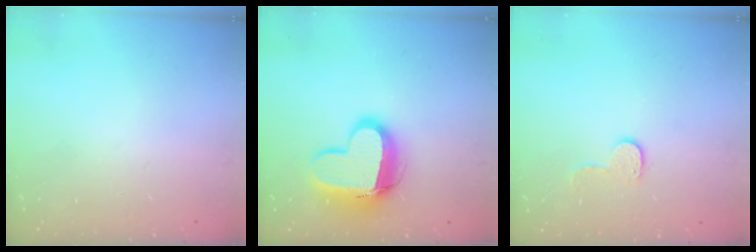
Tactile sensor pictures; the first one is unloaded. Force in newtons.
{"total": 13.5, "press": 13.5, "slide": 1.4}
{"total": 5.6, "press": 5.6, "slide": 0.4}